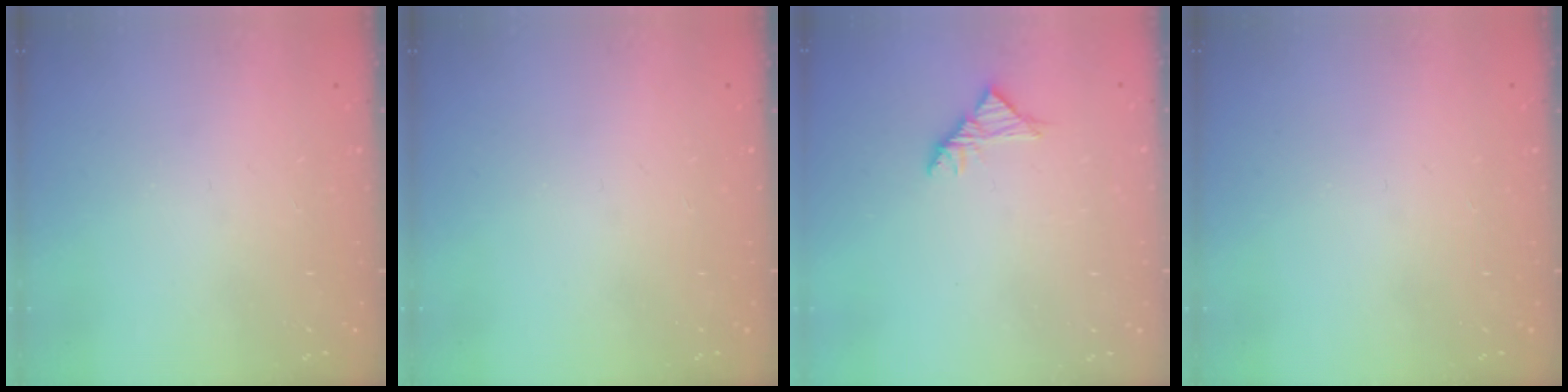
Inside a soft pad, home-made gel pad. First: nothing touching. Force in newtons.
{"total": 0.0}
{"total": 3.5, "press": 3.4, "slide": 0.9}
{"total": 0.0}